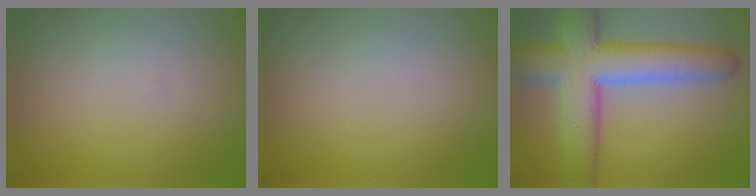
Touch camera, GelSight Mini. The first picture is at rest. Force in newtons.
{"total": 0.0}
{"total": 10.0, "press": 9.9, "slide": 0.5}